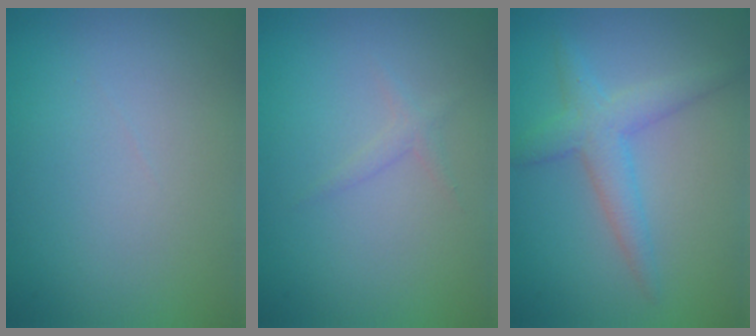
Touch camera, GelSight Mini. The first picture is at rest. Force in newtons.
{"total": 0.9, "press": 0.9, "slide": 0.0}
{"total": 3.2, "press": 3.2, "slide": 0.1}